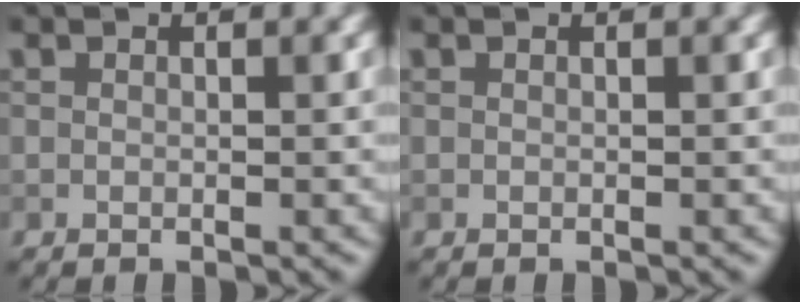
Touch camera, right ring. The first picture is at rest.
{"total": 0.0}